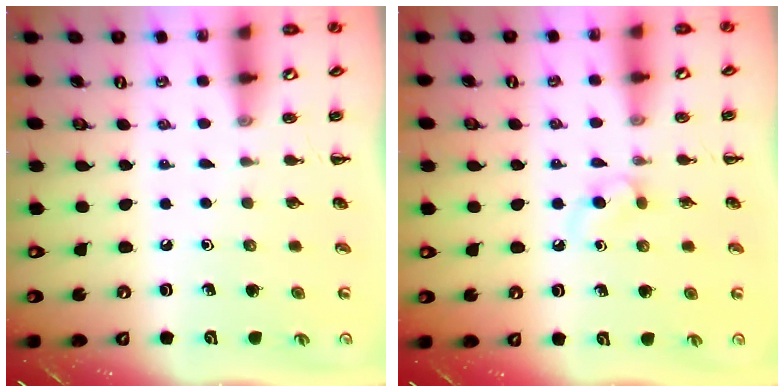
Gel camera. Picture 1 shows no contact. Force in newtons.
{"total": 2.4, "press": 2.1, "slide": 1.1}